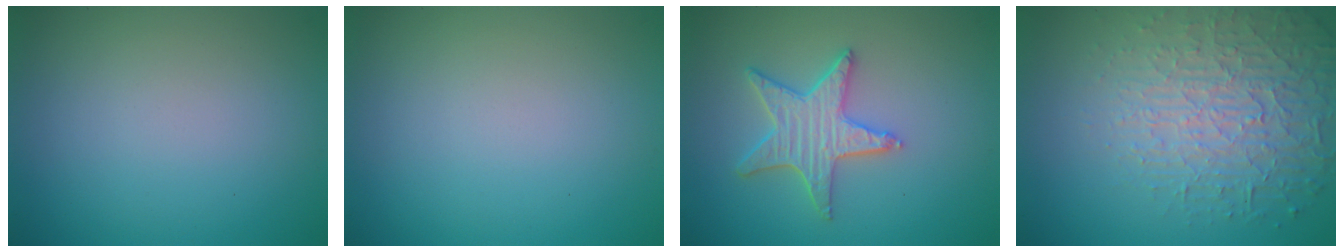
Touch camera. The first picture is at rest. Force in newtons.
{"total": 0.0}
{"total": 3.9, "press": 3.5, "slide": 1.6}
{"total": 5.9, "press": 4.7, "slide": 3.5}